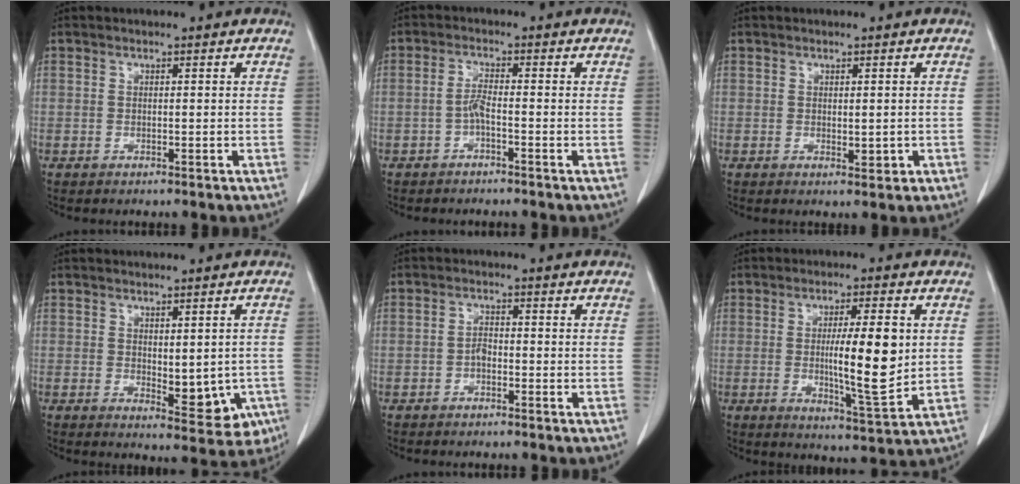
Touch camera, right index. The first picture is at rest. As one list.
[{"total": 2.2, "force": [-0.9, 0.1, 2.0], "torque": [-0.038, 0.003, -0.021]}, {"total": 1.9, "force": [-0.3, 0.7, 1.7], "torque": [-0.026, -0.005, 0.002]}, {"total": 7.7, "force": [-1.3, 3.4, 6.8], "torque": [-0.065, -0.012, -0.007]}, {"total": 1.4, "force": [-0.6, 0.6, 1.1], "torque": [-0.019, 0.006, -0.011]}, {"total": 10.4, "force": [0.8, 1.3, 10.3], "torque": [-0.165, -0.014, 0.015]}]